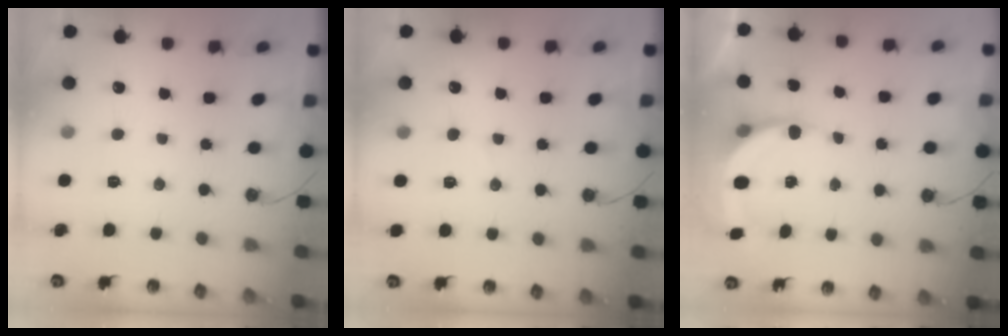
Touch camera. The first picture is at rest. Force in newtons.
{"total": 4.4, "press": 4.2, "slide": 1.2}
{"total": 6.9, "press": 6.8, "slide": 1.0}